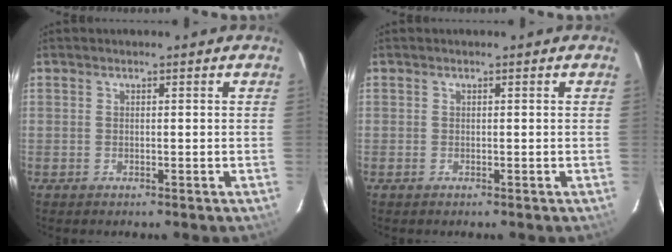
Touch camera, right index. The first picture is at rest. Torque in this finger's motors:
{"motor_torque": [-0.30, -0.26, -0.18, -0.06]}